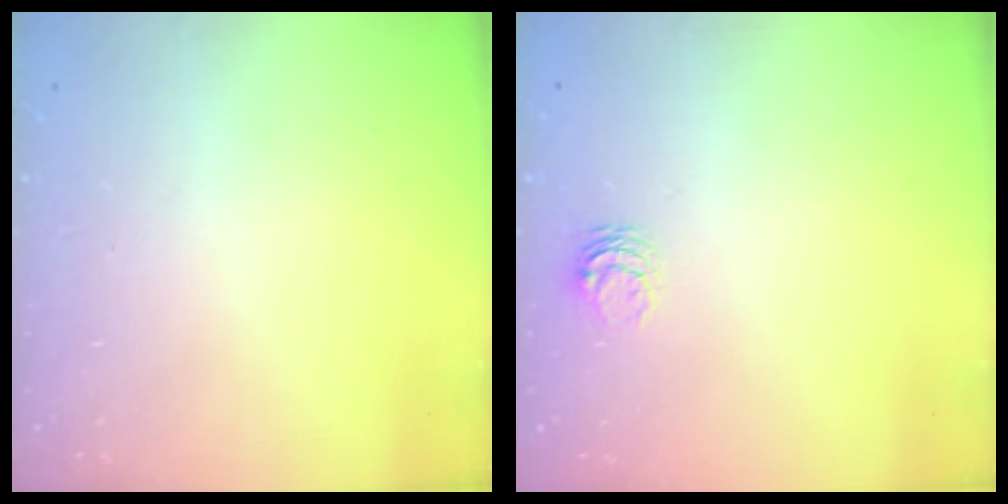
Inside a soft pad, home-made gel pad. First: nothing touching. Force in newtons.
{"total": 3.7, "press": 3.7, "slide": 0.2}